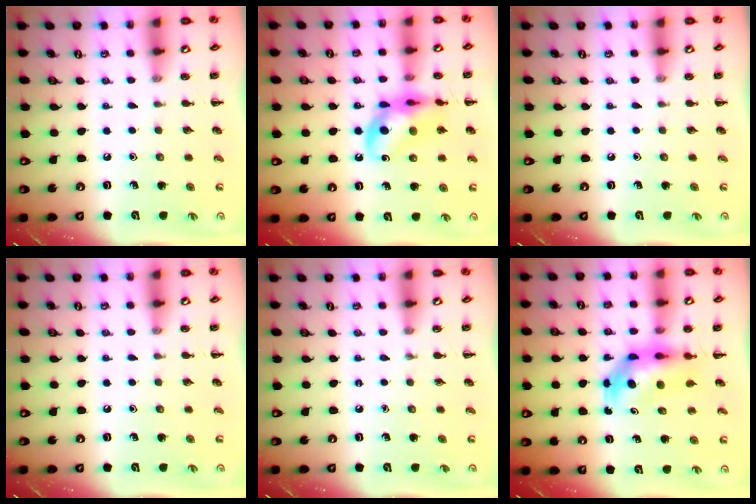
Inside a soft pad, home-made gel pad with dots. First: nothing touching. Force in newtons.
{"total": 13.2, "press": 12.9, "slide": 2.6}
{"total": 0.0}
{"total": 0.0}
{"total": 0.0}
{"total": 6.4, "press": 6.2, "slide": 1.5}